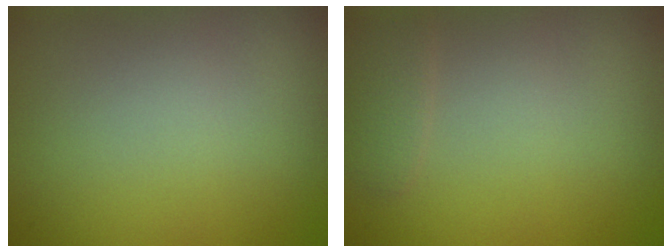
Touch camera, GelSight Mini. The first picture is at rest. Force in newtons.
{"total": 1.0, "press": 1.0, "slide": 0.2}